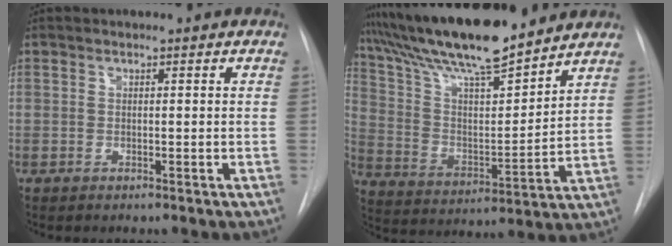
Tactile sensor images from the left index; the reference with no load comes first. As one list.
[{"total": 18.5, "force": [16.0, 1.7, 9.1], "torque": [-0.164, 0.005, 0.281]}]